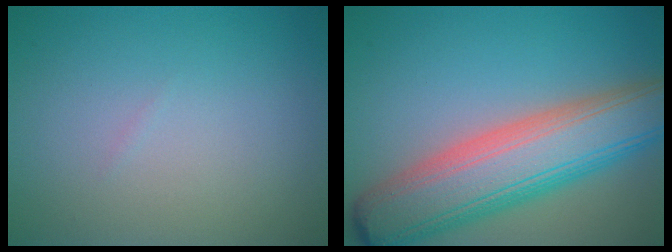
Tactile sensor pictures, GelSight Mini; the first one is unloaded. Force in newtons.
{"total": 10.2, "press": 10.2, "slide": 0.5}